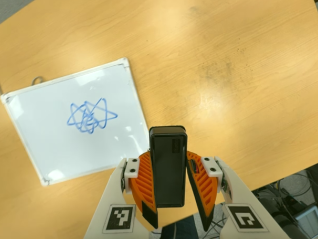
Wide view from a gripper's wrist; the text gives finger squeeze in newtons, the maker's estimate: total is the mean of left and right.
{"total": 6.1, "left": 5.7, "right": 6.5}